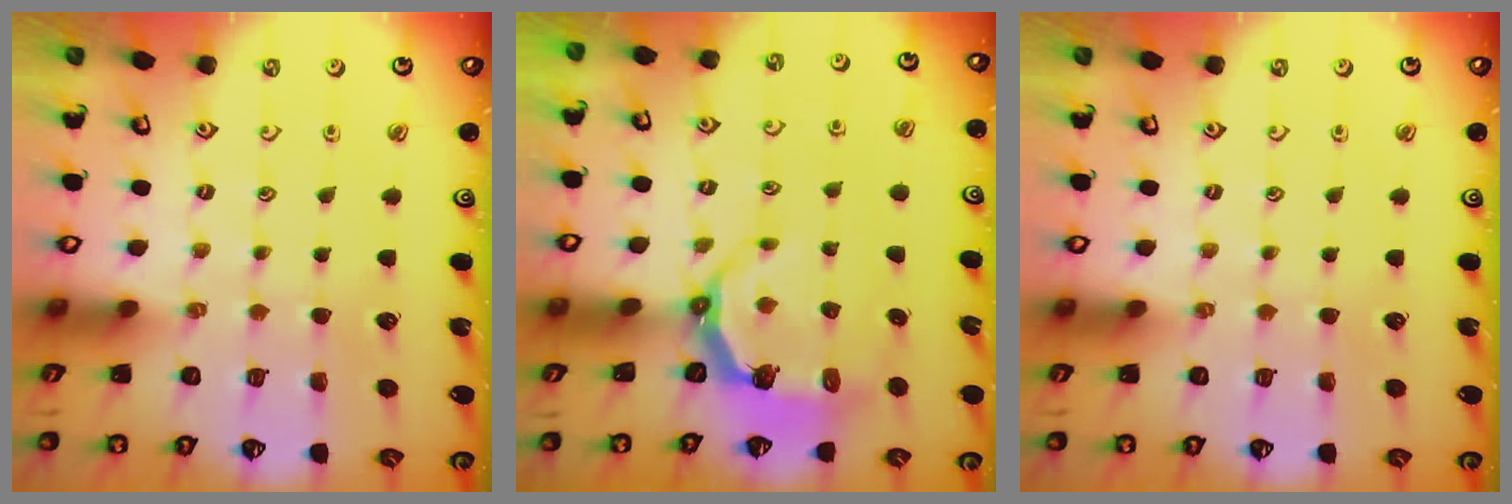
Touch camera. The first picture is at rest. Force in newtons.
{"total": 5.0, "press": 3.4, "slide": 3.7}
{"total": 0.0}